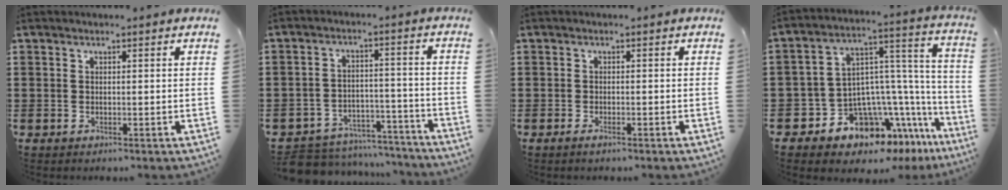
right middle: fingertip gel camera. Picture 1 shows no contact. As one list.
[{"total": 6.3, "force": [-6.2, 1.3, 0.6], "torque": [-0.010, 0.019, -0.123]}, {"total": 0.9, "force": [-0.5, 0.1, 0.7], "torque": [-0.017, -0.005, -0.007]}, {"total": 9.3, "force": [-7.0, 5.3, 3.1], "torque": [-0.083, -0.018, -0.132]}]